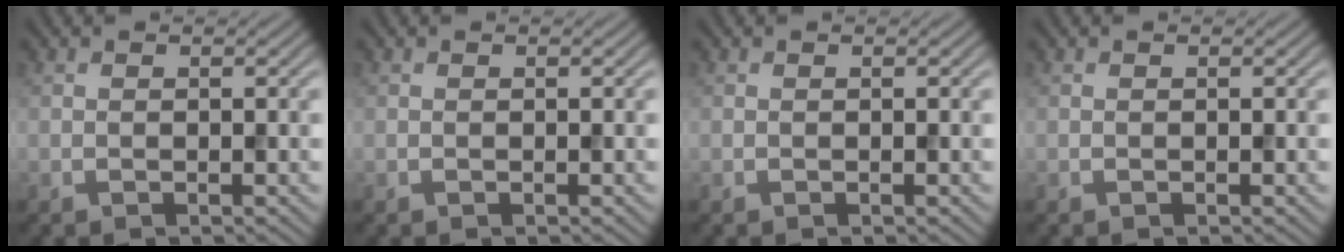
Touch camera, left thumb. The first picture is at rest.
{"total": 0.0}
{"total": 0.0}
{"total": 0.0}